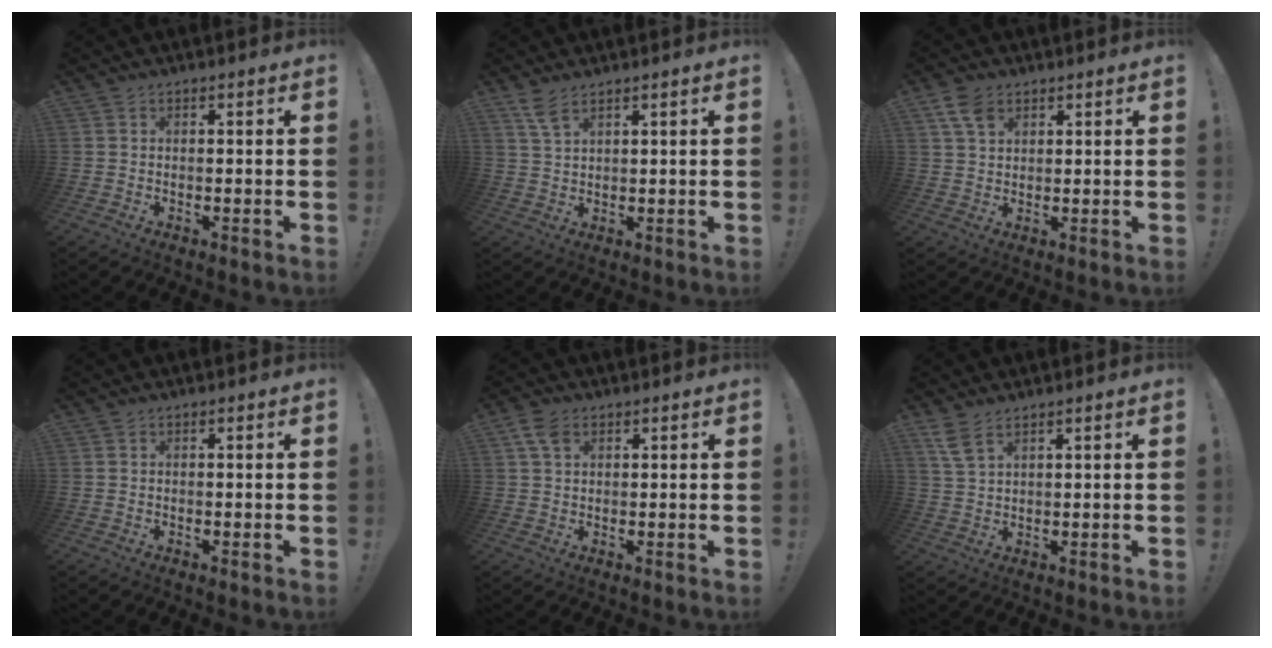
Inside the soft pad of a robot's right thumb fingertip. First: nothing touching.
{"total": 4.6, "force": [3.3, 1.5, 2.8], "torque": [-0.055, -0.014, 0.059]}
{"total": 6.4, "force": [3.5, 4.0, 3.5], "torque": [-0.064, -0.006, 0.068]}
{"total": 0.0}
{"total": 5.0, "force": [2.3, 3.1, 3.2], "torque": [-0.061, 0.001, 0.044]}
{"total": 4.8, "force": [3.2, 1.6, 3.3], "torque": [-0.068, -0.010, 0.060]}